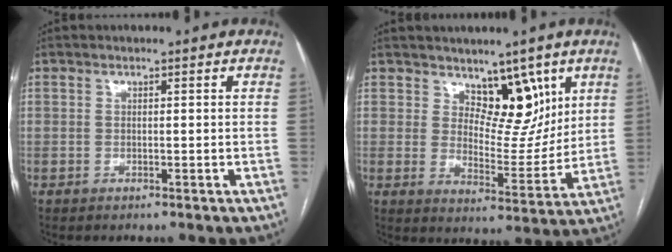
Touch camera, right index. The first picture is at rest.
{"total": 8.4, "force": [5.3, 4.6, 4.6], "torque": [-0.055, -0.008, 0.093]}